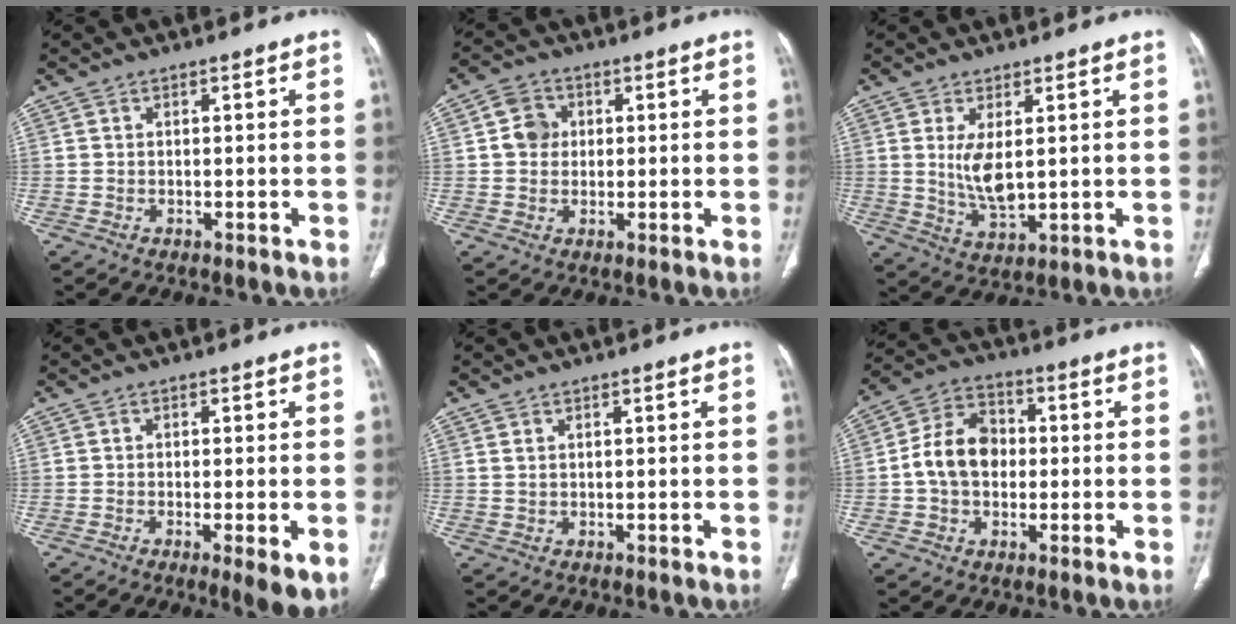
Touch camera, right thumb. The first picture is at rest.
{"total": 5.2, "force": [0.8, 4.6, 2.4], "torque": [-0.027, 0.005, 0.008]}
{"total": 6.5, "force": [1.1, 2.7, 5.8], "torque": [-0.112, -0.022, 0.034]}
{"total": 6.0, "force": [-1.9, 1.2, 5.6], "torque": [-0.088, -0.016, -0.030]}
{"total": 0.6, "force": [0.3, 0.3, 0.4], "torque": [-0.009, 0.004, 0.008]}
{"total": 10.7, "force": [-0.4, 8.1, 6.9], "torque": [-0.109, 0.029, -0.016]}